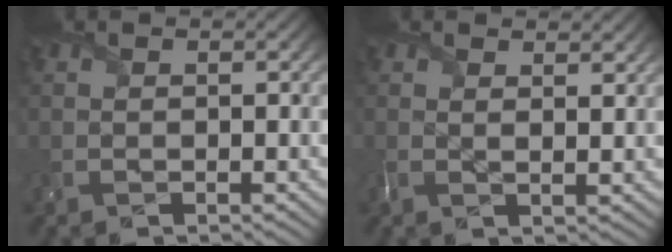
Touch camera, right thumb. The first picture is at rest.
{"total": 2.2, "force": [1.4, 0.6, 1.5], "torque": [-0.031, -0.003, 0.026]}